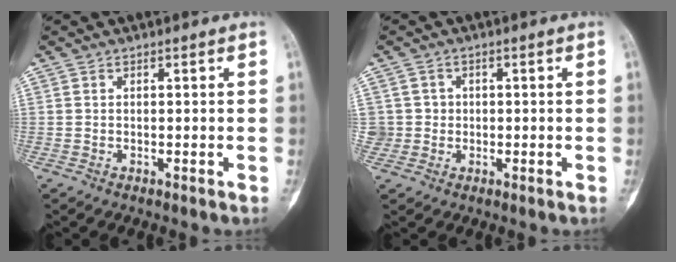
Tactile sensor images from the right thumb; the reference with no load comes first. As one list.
[{"total": 3.1, "force": [-0.1, 3.1, -0.2], "torque": [0.032, 0.010, -0.006]}]